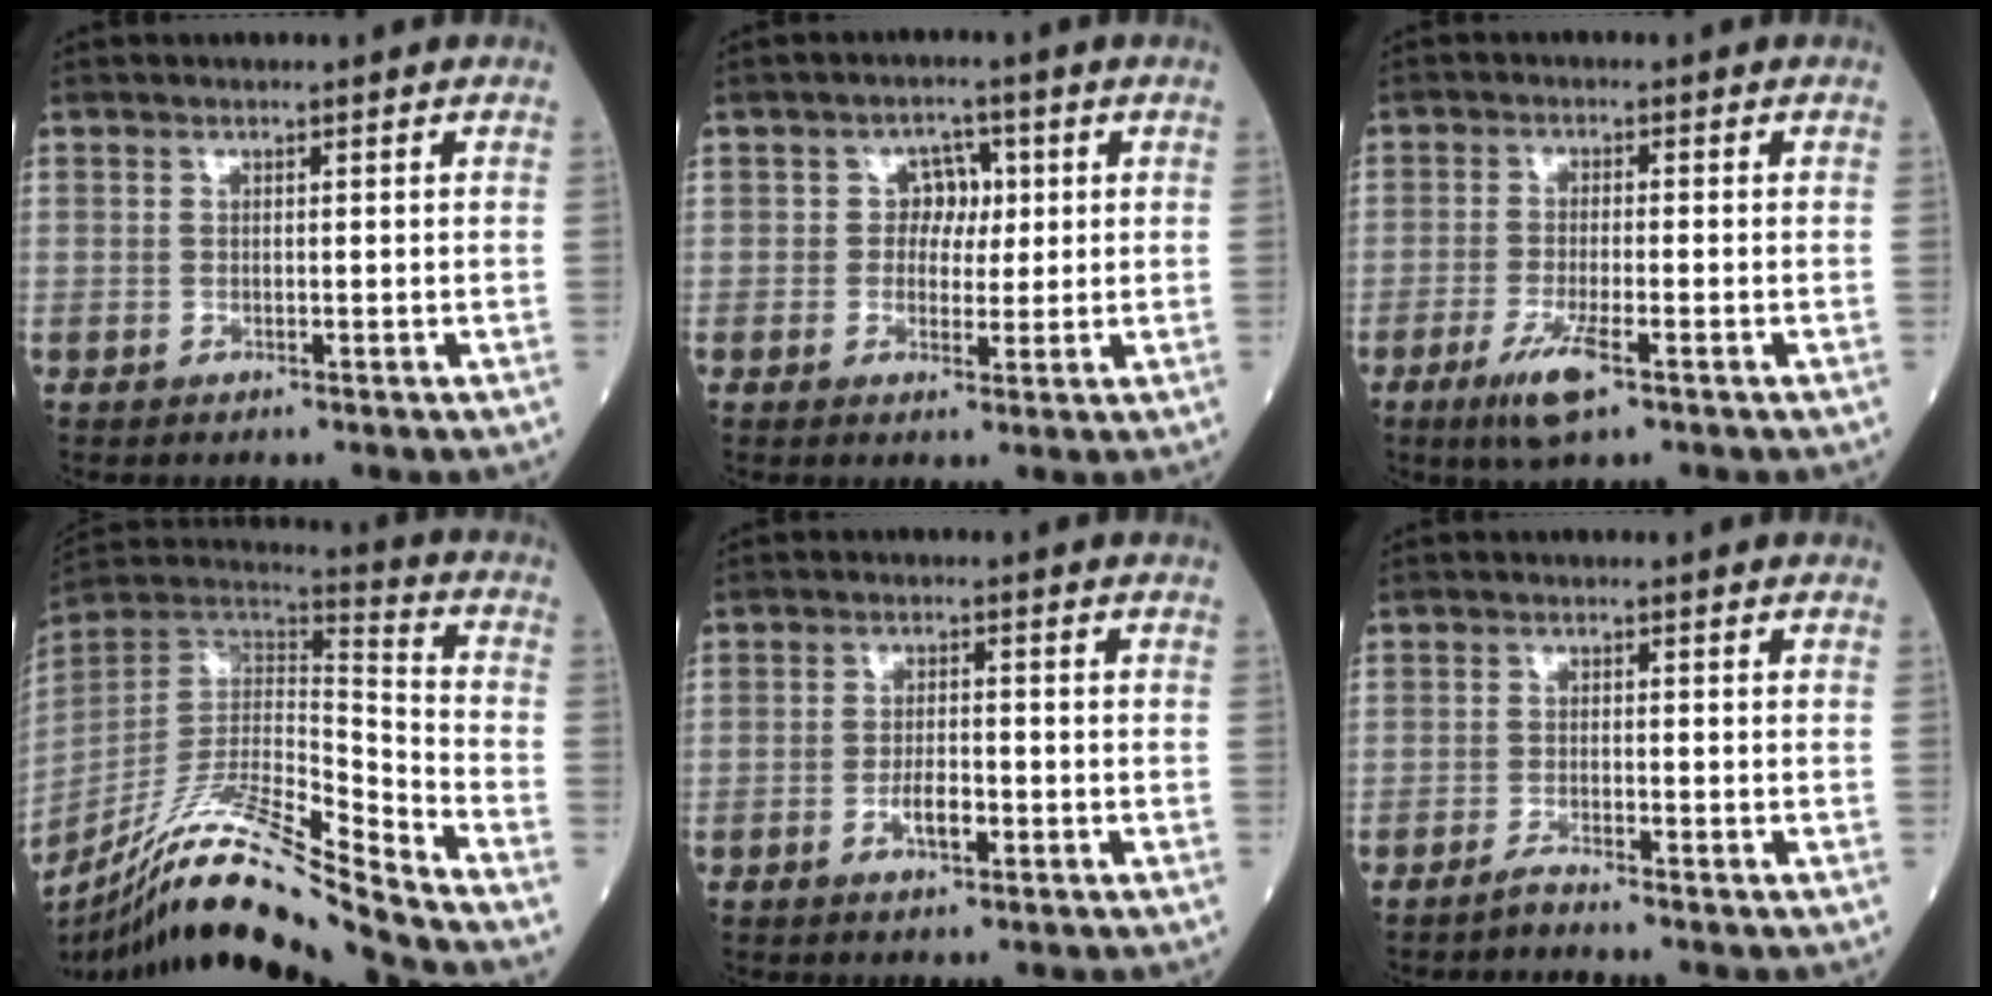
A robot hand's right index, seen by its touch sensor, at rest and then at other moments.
{"total": 3.8, "force": [0.6, 3.1, 2.2], "torque": [-0.021, 0.011, 0.005]}
{"total": 5.7, "force": [-3.2, 0.6, 4.7], "torque": [-0.096, -0.013, -0.056]}
{"total": 18.6, "force": [-15.7, -1.1, 9.9], "torque": [-0.193, 0.006, -0.286]}
{"total": 3.3, "force": [-1.4, 1.1, 2.8], "torque": [-0.051, 0.003, -0.024]}
{"total": 1.5, "force": [-1.4, -0.3, 0.4], "torque": [-0.016, -0.004, -0.026]}